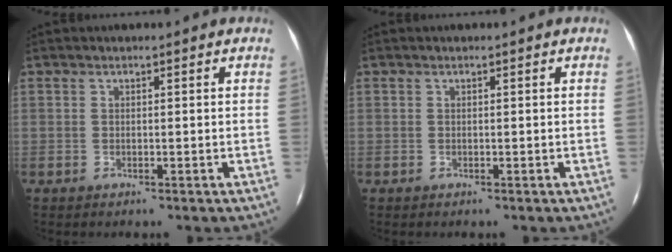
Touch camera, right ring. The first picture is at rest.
{"total": 0.0}